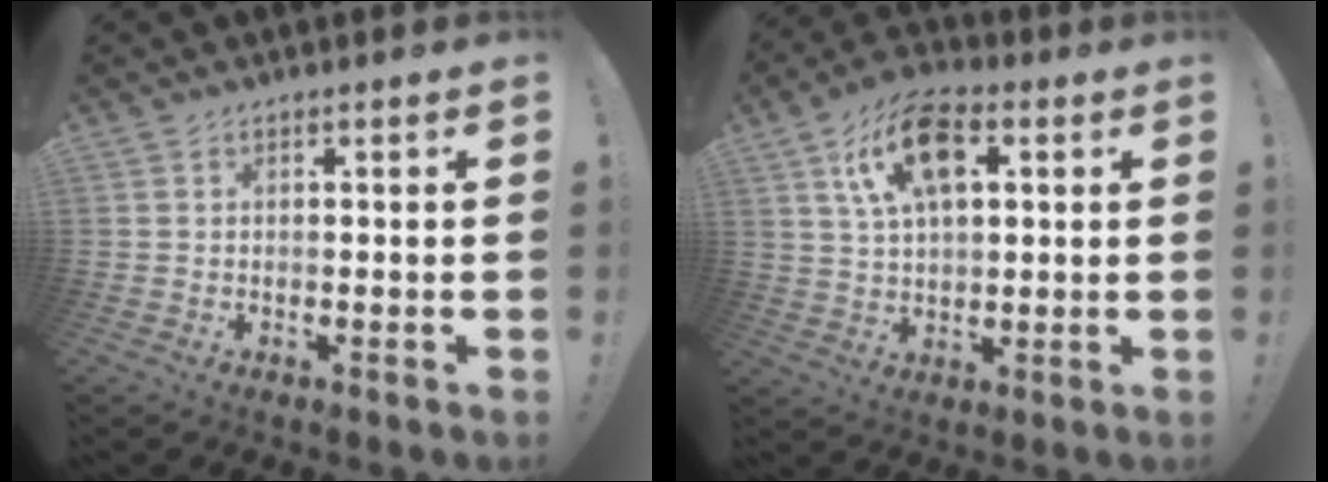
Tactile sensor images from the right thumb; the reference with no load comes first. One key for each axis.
{"total": 14.7, "fx": 5.5, "fy": 8.2, "fz": 10.8, "tx": -0.170, "ty": 0.003, "tz": 0.100}